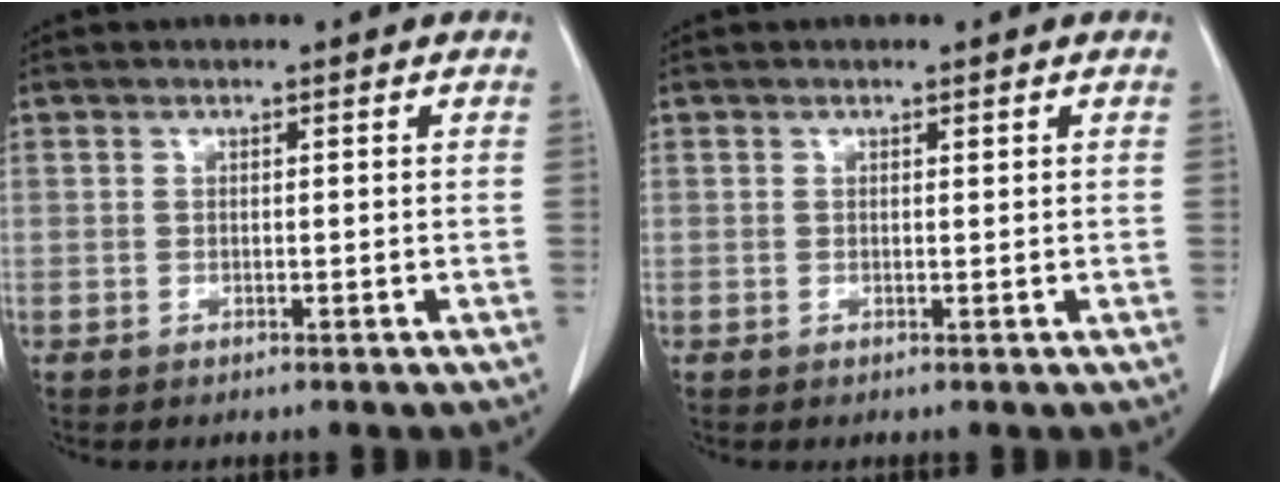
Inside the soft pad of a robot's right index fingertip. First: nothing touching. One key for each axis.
{"total": 0.0}